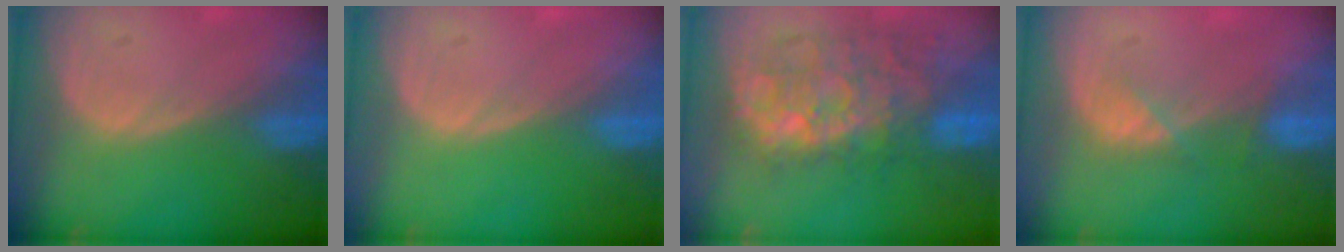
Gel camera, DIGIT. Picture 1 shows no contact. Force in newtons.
{"total": 0.0}
{"total": 10.3, "press": 9.8, "slide": 3.2}
{"total": 2.6, "press": 2.5, "slide": 0.8}